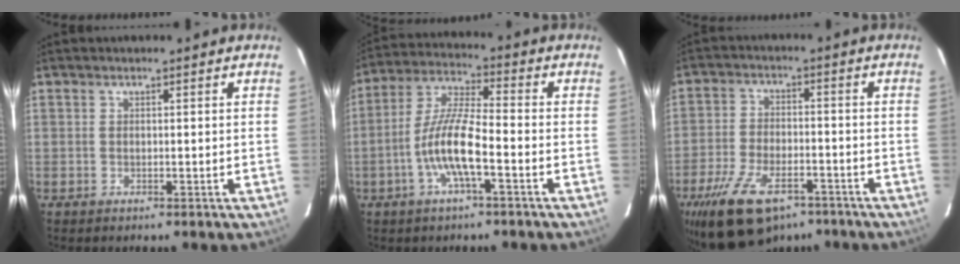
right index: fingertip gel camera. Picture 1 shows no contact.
{"total": 10.2, "force": [-3.9, 1.7, 9.3], "torque": [-0.198, 0.003, -0.076]}
{"total": 15.3, "force": [-10.1, 7.5, 8.8], "torque": [-0.197, -0.020, -0.172]}